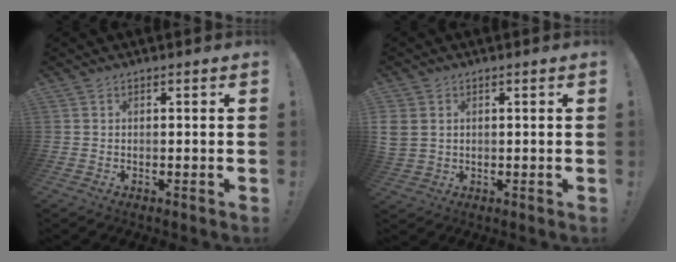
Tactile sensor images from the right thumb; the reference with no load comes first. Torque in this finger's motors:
{"motor_torque": [-0.30, 0.28, 0.80, 0.05, 0.26]}